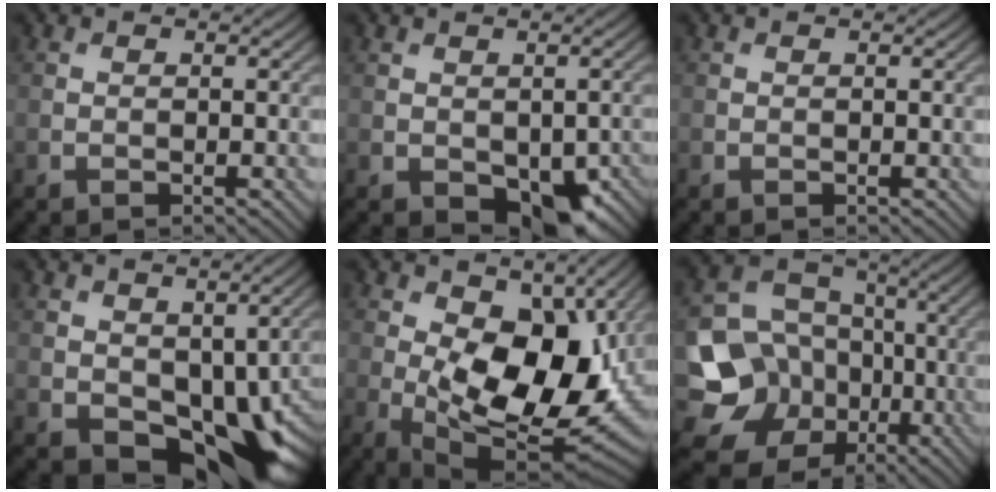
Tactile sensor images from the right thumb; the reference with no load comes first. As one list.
[{"total": 7.3, "force": [-2.4, 4.6, 5.1], "torque": [-0.080, -0.031, -0.018]}, {"total": 0.0}, {"total": 11.9, "force": [-0.6, 8.0, 8.8], "torque": [-0.138, -0.047, 0.017]}, {"total": 14.5, "force": [1.8, 7.7, 12.2], "torque": [-0.199, -0.012, 0.031]}, {"total": 17.1, "force": [-5.2, 14.7, 6.9], "torque": [-0.175, -0.028, -0.099]}]